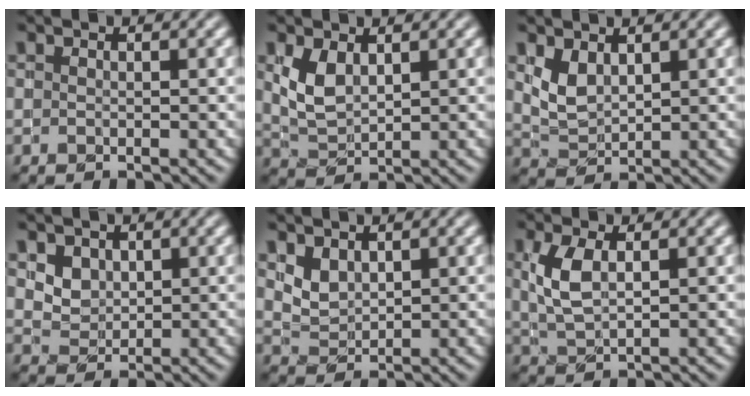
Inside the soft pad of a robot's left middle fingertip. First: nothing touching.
{"total": 2.9, "force": [1.0, 1.7, 2.1], "torque": [-0.052, -0.002, 0.026]}
{"total": 2.3, "force": [1.0, 1.4, 1.5], "torque": [-0.037, -0.005, 0.028]}
{"total": 2.4, "force": [1.0, 1.9, 0.9], "torque": [-0.027, -0.011, 0.032]}
{"total": 1.9, "force": [1.0, 1.3, 0.9], "torque": [-0.023, -0.006, 0.028]}
{"total": 3.6, "force": [0.7, 1.8, 3.0], "torque": [-0.076, 0.004, 0.017]}